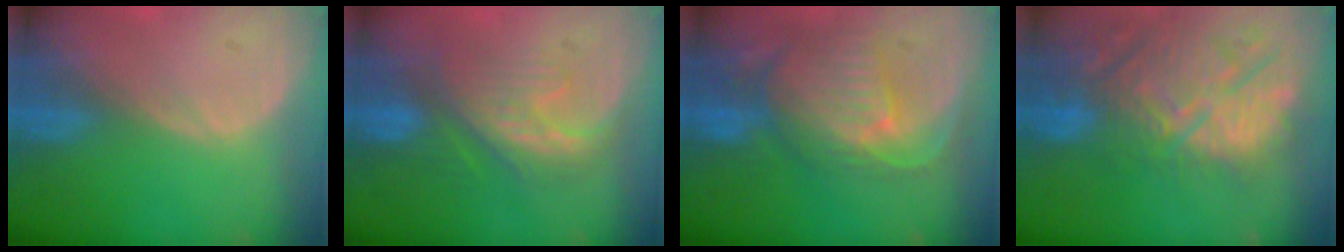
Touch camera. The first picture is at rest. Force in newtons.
{"total": 8.2, "press": 7.9, "slide": 1.8}
{"total": 10.6, "press": 9.4, "slide": 4.9}
{"total": 13.9, "press": 12.6, "slide": 5.9}